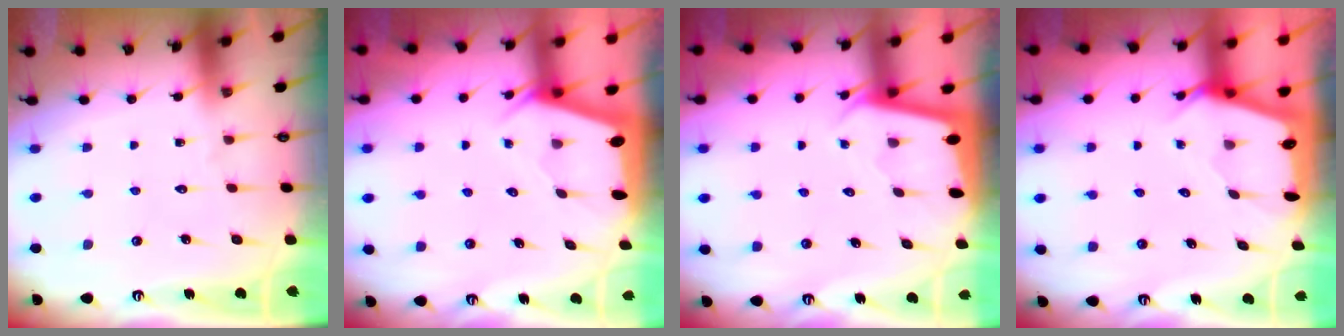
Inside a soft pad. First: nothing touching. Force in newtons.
{"total": 2.1, "press": 2.0, "slide": 0.3}
{"total": 1.9, "press": 1.9, "slide": 0.1}
{"total": 2.5, "press": 2.5, "slide": 0.3}